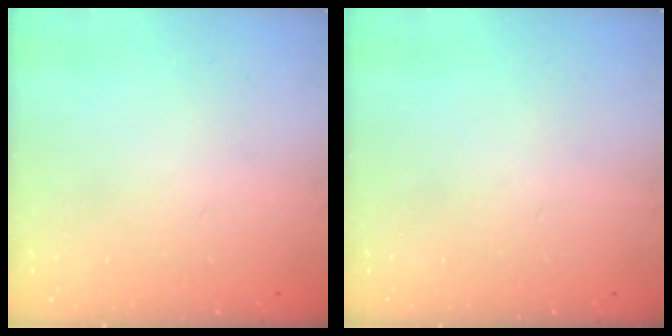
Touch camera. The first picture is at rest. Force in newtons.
{"total": 0.0}